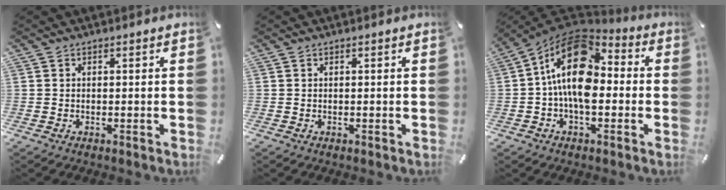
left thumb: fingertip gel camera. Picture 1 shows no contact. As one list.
[{"total": 0.0}, {"total": 17.2, "force": [0.2, 10.1, 13.9], "torque": [-0.255, -0.001, 0.000]}]